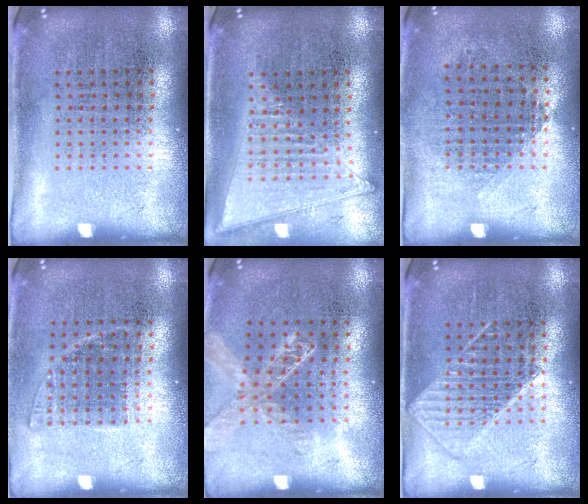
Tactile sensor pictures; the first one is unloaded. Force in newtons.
{"total": 1.4, "press": 1.3, "slide": 0.5}
{"total": 0.9, "press": 0.8, "slide": 0.4}
{"total": 1.1, "press": 0.9, "slide": 0.5}
{"total": 1.3, "press": 1.3, "slide": 0.2}
{"total": 1.8, "press": 1.8, "slide": 0.4}